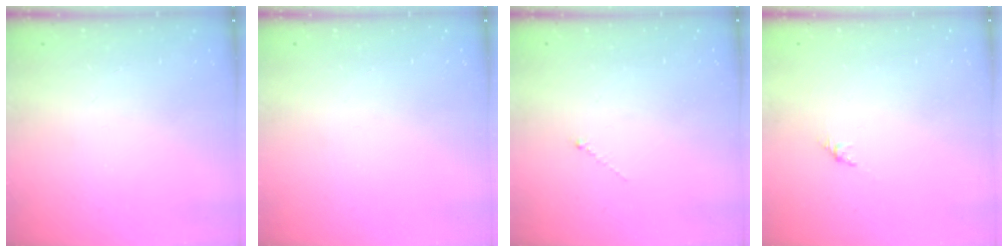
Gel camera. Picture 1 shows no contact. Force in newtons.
{"total": 0.0}
{"total": 0.0}
{"total": 3.0, "press": 2.9, "slide": 0.7}